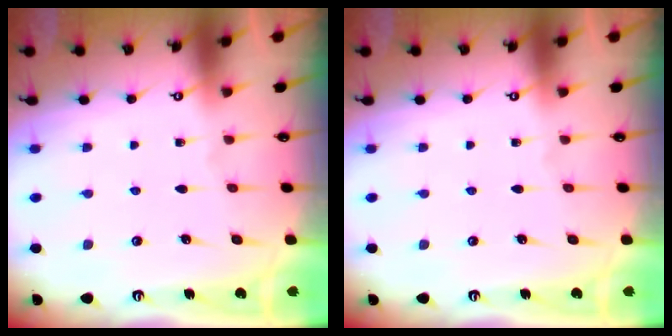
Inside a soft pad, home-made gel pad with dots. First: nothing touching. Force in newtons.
{"total": 0.0}